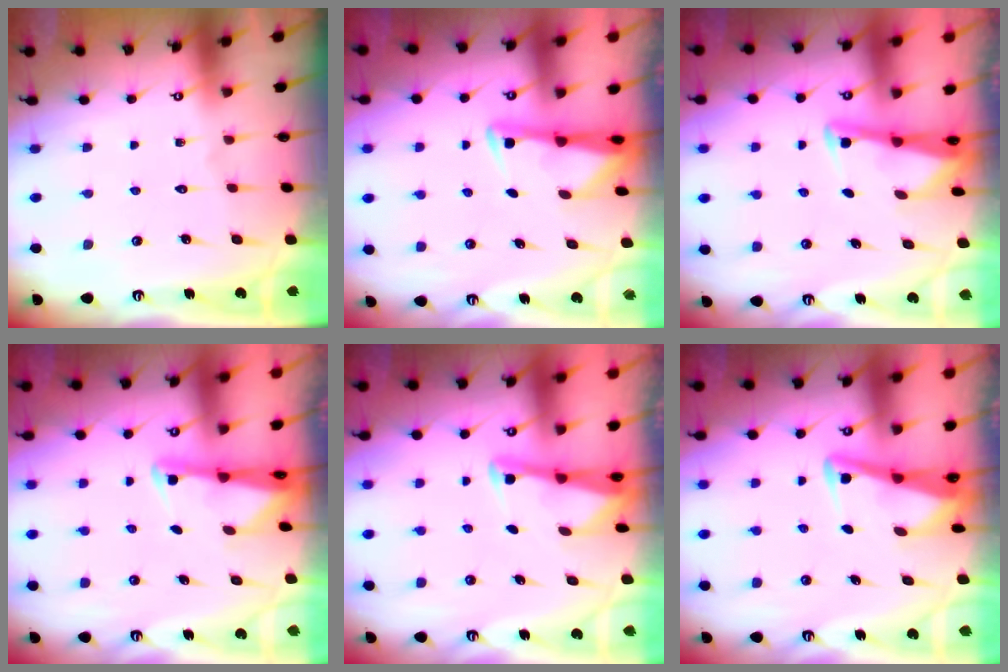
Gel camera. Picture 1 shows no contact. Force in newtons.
{"total": 3.4, "press": 3.4, "slide": 0.4}
{"total": 3.1, "press": 3.1, "slide": 0.3}
{"total": 2.1, "press": 2.1, "slide": 0.4}
{"total": 2.8, "press": 2.8, "slide": 0.2}
{"total": 3.7, "press": 3.6, "slide": 0.4}